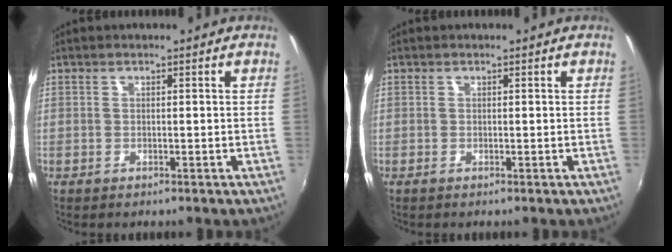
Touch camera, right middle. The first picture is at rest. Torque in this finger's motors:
{"motor_torque": [0.13, -0.39, 0.06, 0.01]}